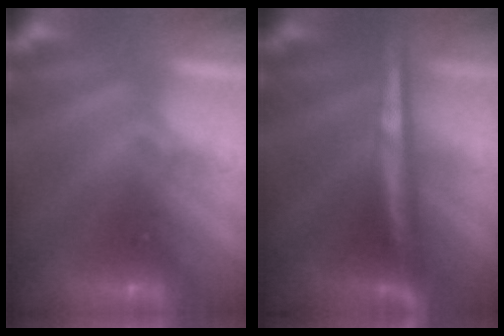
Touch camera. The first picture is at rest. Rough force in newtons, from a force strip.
{"total": 2.9}